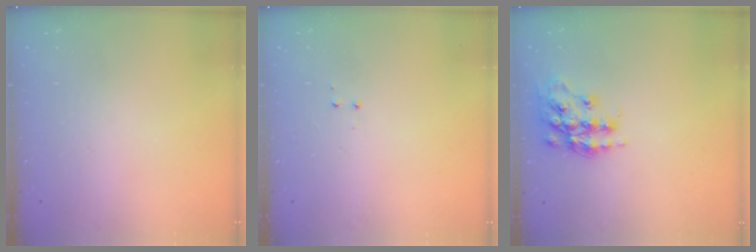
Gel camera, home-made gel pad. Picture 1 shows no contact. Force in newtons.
{"total": 3.5, "press": 3.5, "slide": 0.5}
{"total": 15.1, "press": 15.0, "slide": 1.0}